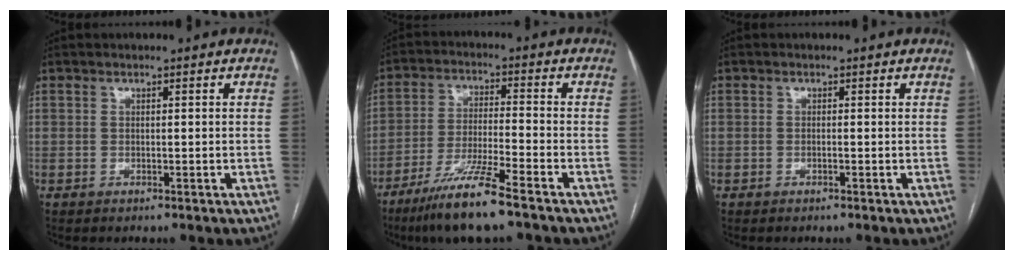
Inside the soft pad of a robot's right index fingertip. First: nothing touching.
{"total": 10.3, "force": [-7.3, -0.1, 7.3], "torque": [-0.144, -0.030, -0.137]}
{"total": 0.0}